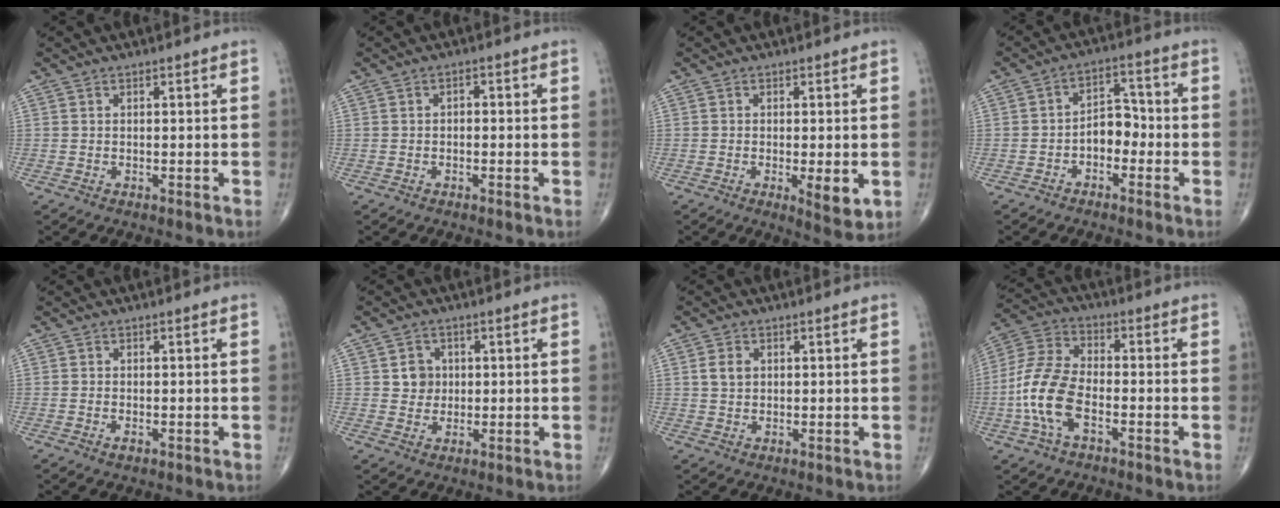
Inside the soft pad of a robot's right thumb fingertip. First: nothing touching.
{"total": 1.2, "force": [-0.2, 0.9, 0.9], "torque": [-0.005, 0.007, -0.008]}
{"total": 5.1, "force": [-1.1, 1.5, 4.8], "torque": [-0.071, -0.014, -0.018]}
{"total": 5.8, "force": [-2.0, 3.9, 3.9], "torque": [-0.034, 0.032, -0.045]}
{"total": 0.9, "force": [-0.4, 0.5, 0.7], "torque": [-0.012, 0.000, -0.006]}
{"total": 3.9, "force": [0.7, 3.6, 1.4], "torque": [0.000, 0.001, 0.009]}
{"total": 2.9, "force": [0.7, 2.1, 1.8], "torque": [-0.027, 0.000, 0.015]}
{"total": 12.0, "force": [-3.6, 6.3, 9.6], "torque": [-0.208, 0.029, -0.075]}